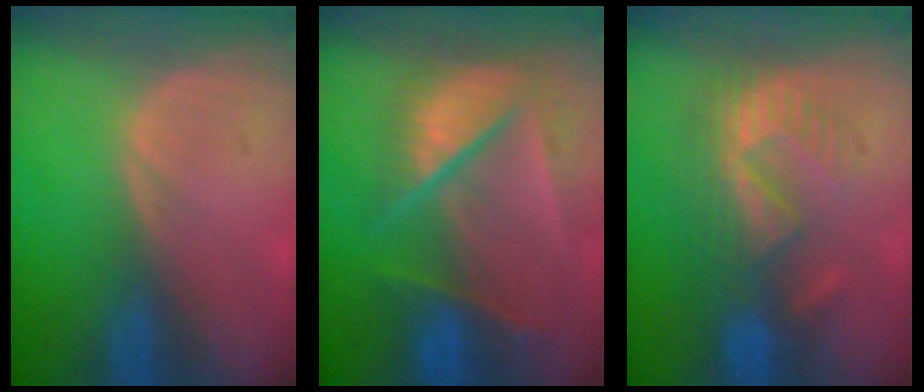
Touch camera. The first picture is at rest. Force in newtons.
{"total": 9.9, "press": 8.5, "slide": 5.1}
{"total": 8.6, "press": 8.2, "slide": 2.8}